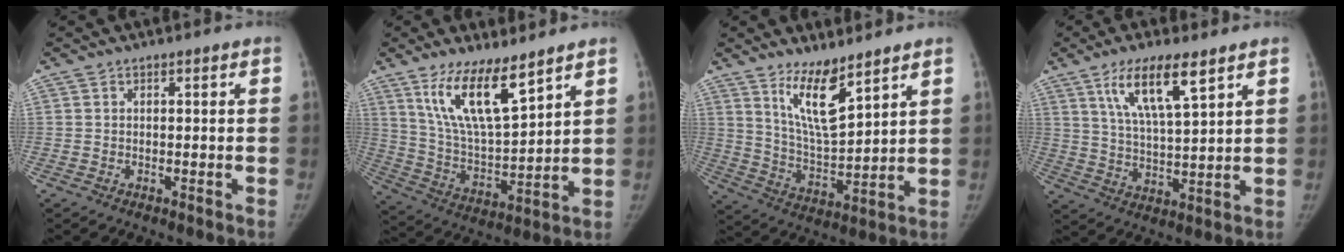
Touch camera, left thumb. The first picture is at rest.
{"total": 13.9, "force": [8.9, 4.0, 9.9], "torque": [-0.162, -0.055, 0.182]}
{"total": 10.4, "force": [7.0, 2.6, 7.2], "torque": [-0.120, -0.065, 0.145]}
{"total": 11.1, "force": [6.2, 2.7, 8.8], "torque": [-0.153, -0.028, 0.121]}